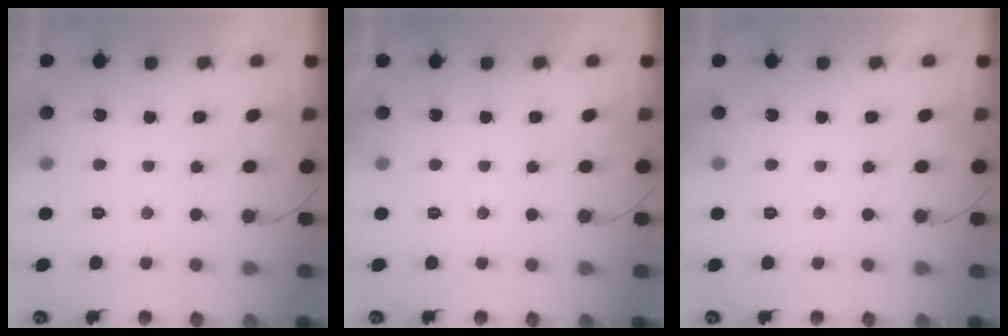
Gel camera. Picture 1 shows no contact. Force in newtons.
{"total": 1.7, "press": 1.7, "slide": 0.0}
{"total": 0.0}